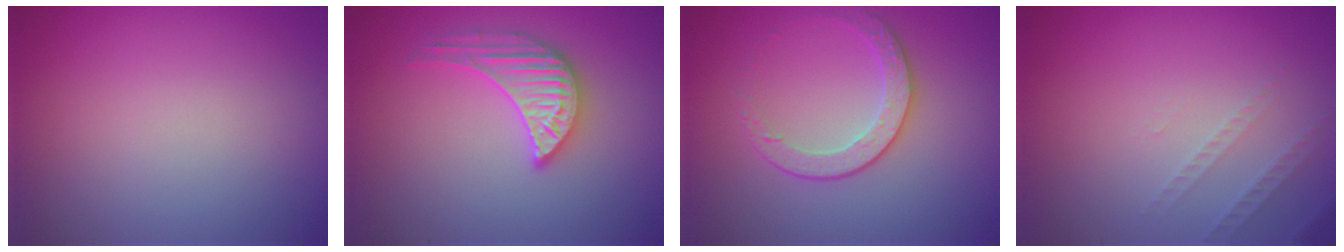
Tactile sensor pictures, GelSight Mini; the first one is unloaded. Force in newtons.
{"total": 3.9, "press": 3.9, "slide": 0.5}
{"total": 2.4, "press": 1.9, "slide": 1.5}
{"total": 1.5, "press": 1.4, "slide": 0.4}